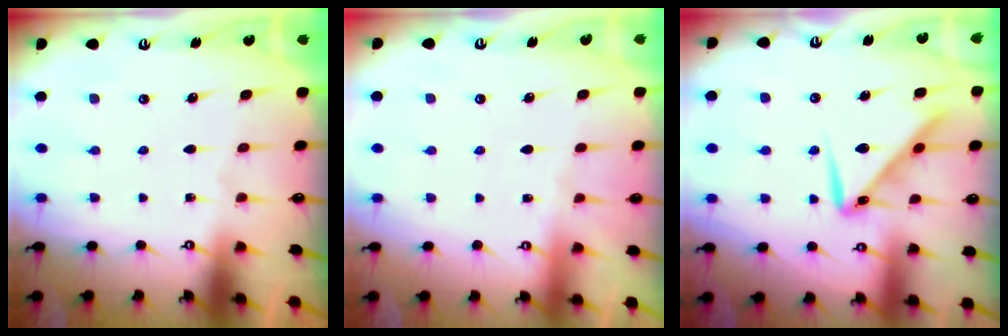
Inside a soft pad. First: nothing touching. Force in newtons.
{"total": 0.8, "press": 0.7, "slide": 0.3}
{"total": 11.2, "press": 11.2, "slide": 0.6}